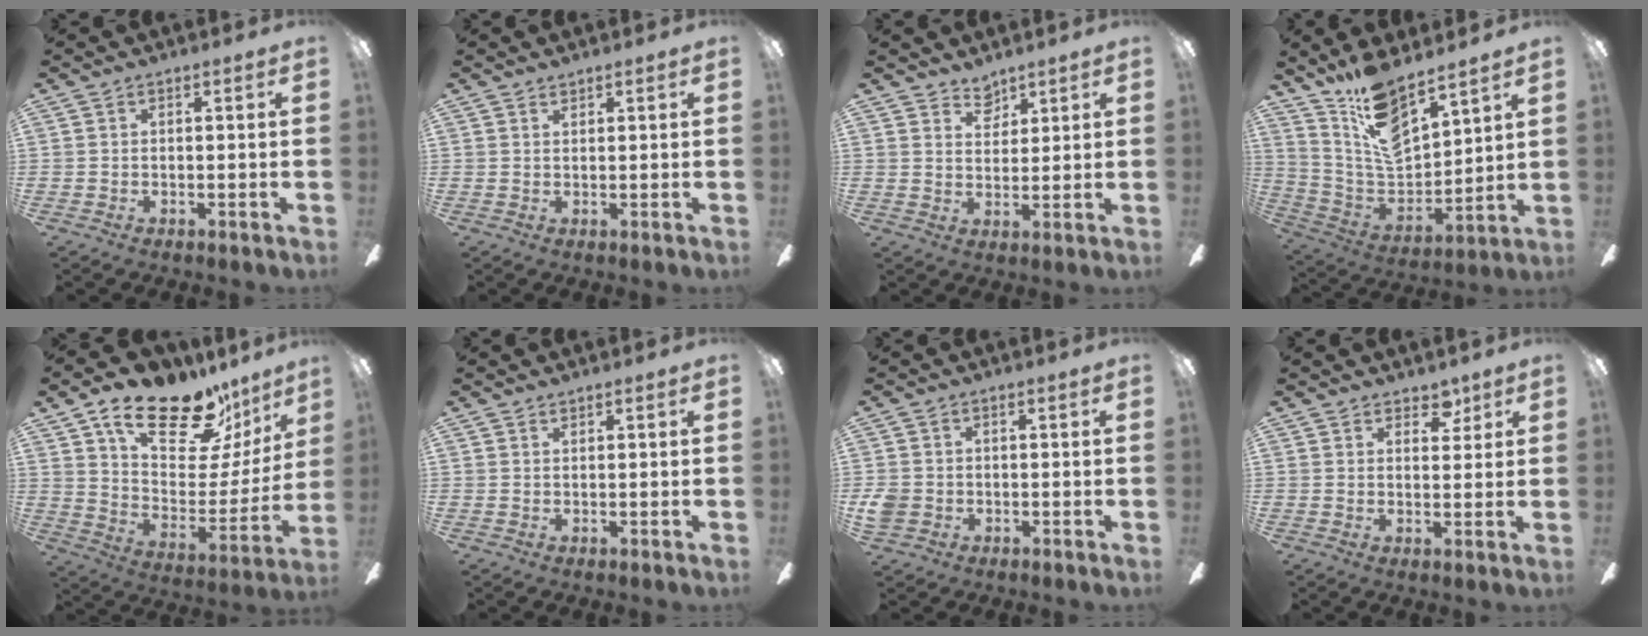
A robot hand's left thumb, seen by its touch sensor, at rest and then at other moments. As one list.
[{"total": 1.0, "force": [1.0, 0.2, 0.1], "torque": [-0.002, 0.000, 0.018]}, {"total": 4.9, "force": [4.1, 2.4, 0.9], "torque": [-0.013, -0.018, 0.075]}, {"total": 13.4, "force": [10.6, 4.9, 6.6], "torque": [-0.141, -0.074, 0.198]}, {"total": 22.9, "force": [16.8, 9.7, 12.2], "torque": [-0.186, -0.112, 0.290]}, {"total": 0.6, "force": [0.6, 0.1, 0.0], "torque": [-0.002, 0.000, 0.011]}, {"total": 3.7, "force": [-0.7, 3.4, 1.3], "torque": [-0.022, 0.005, -0.014]}, {"total": 4.5, "force": [3.4, 2.5, 1.5], "torque": [-0.005, -0.016, 0.058]}]